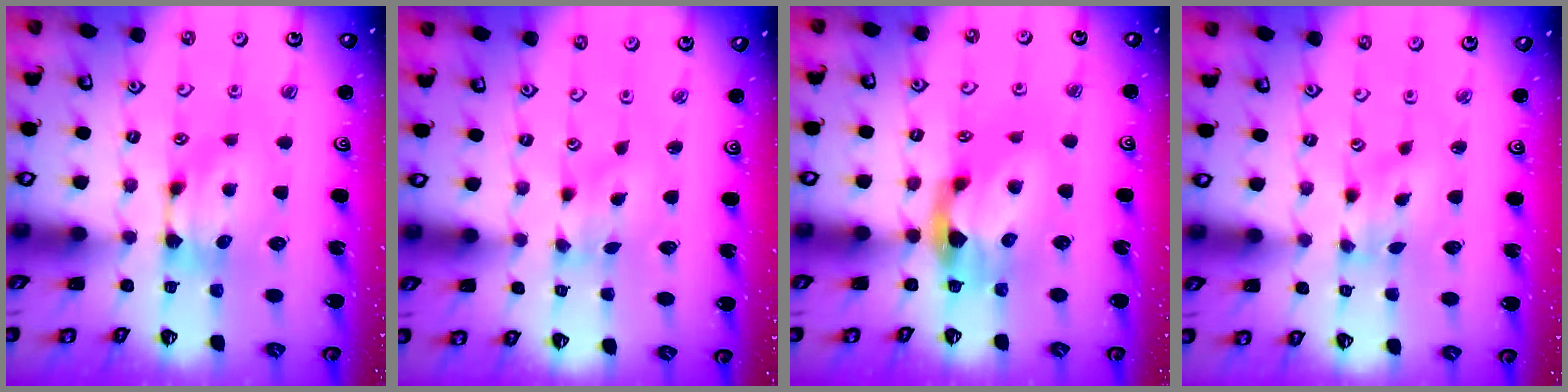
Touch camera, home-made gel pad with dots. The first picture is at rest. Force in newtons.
{"total": 1.7, "press": 1.3, "slide": 1.0}
{"total": 2.8, "press": 2.5, "slide": 1.3}
{"total": 2.3, "press": 2.1, "slide": 0.9}